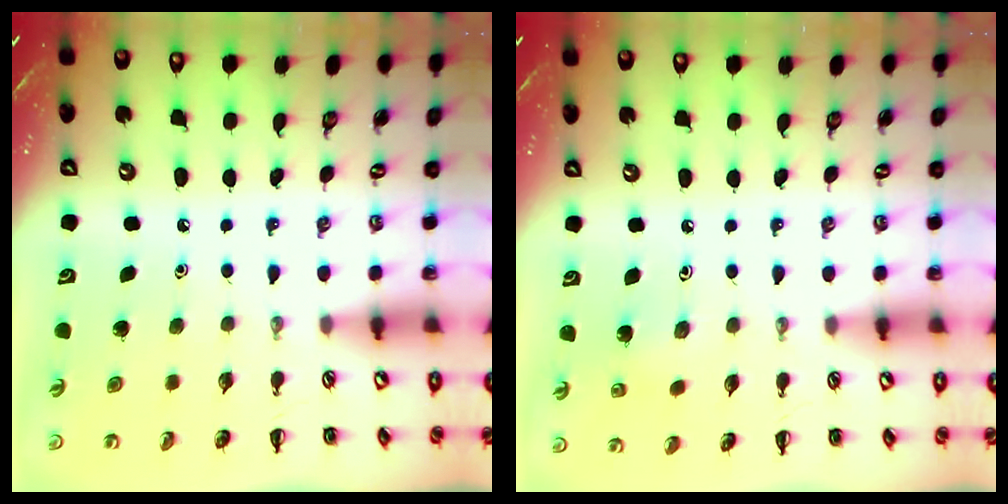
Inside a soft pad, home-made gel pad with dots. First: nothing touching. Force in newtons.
{"total": 1.6, "press": 1.4, "slide": 0.6}